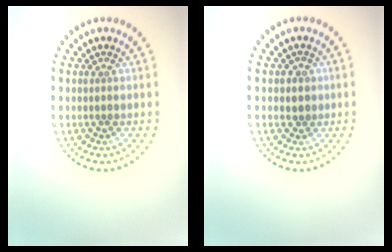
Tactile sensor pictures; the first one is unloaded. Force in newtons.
{"total": 1.1, "press": 0.9, "slide": 0.6}